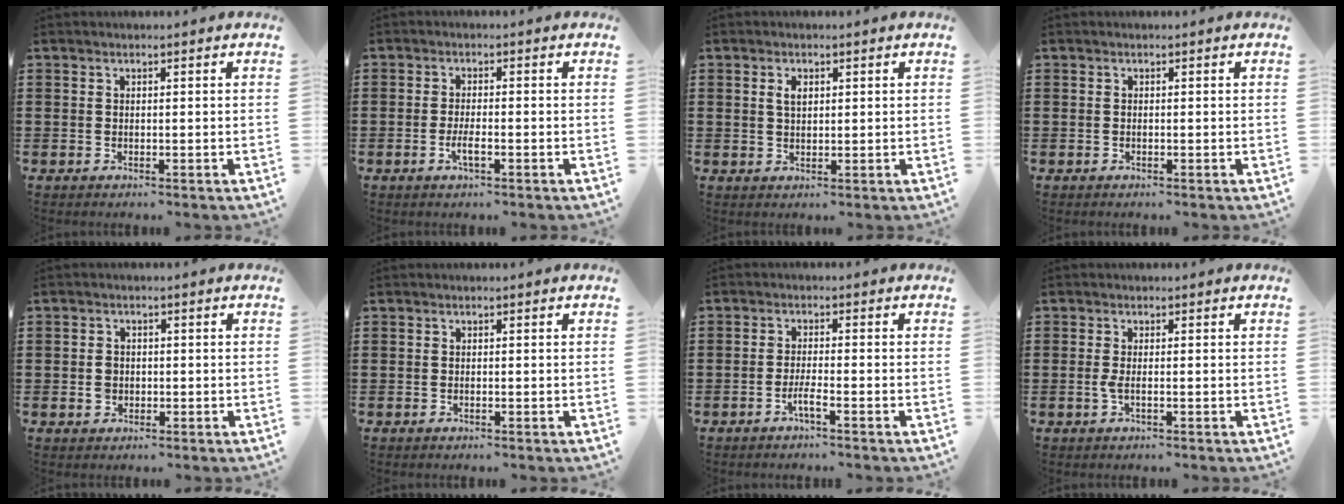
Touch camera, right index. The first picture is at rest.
{"total": 2.6, "force": [-1.0, 0.6, 2.3], "torque": [-0.047, -0.004, -0.020]}
{"total": 1.9, "force": [0.7, 1.0, 1.5], "torque": [-0.033, 0.005, 0.011]}
{"total": 0.0}
{"total": 2.0, "force": [-0.3, 1.7, 1.1], "torque": [-0.024, 0.006, -0.007]}
{"total": 0.0}
{"total": 2.6, "force": [-1.5, 0.1, 2.1], "torque": [-0.044, -0.005, -0.031]}
{"total": 1.6, "force": [-0.4, 0.2, 1.5], "torque": [-0.038, -0.004, -0.010]}